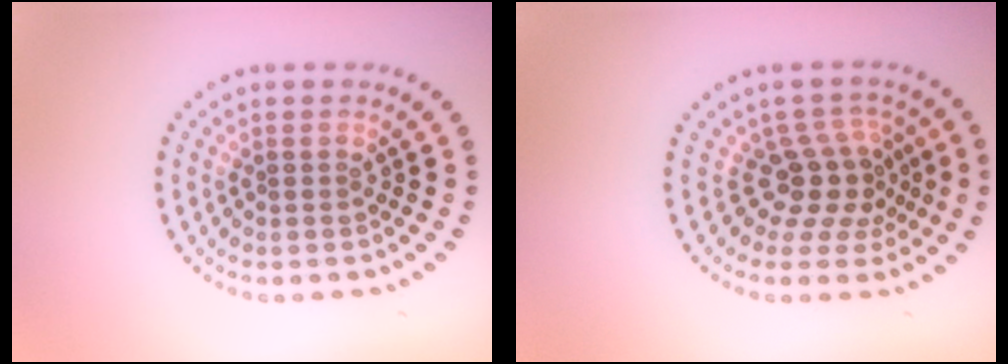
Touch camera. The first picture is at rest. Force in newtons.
{"total": 3.8, "press": 2.7, "slide": 2.7}